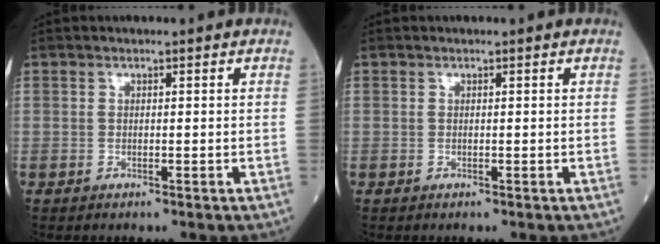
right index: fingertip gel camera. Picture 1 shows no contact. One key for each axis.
{"total": 0.0}